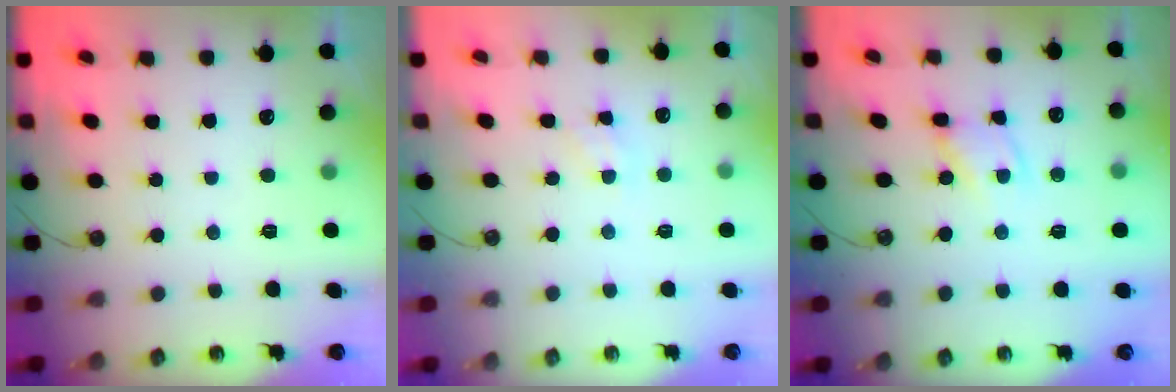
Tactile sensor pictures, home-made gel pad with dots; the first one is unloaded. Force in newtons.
{"total": 3.5, "press": 3.5, "slide": 0.4}
{"total": 2.8, "press": 2.8, "slide": 0.2}